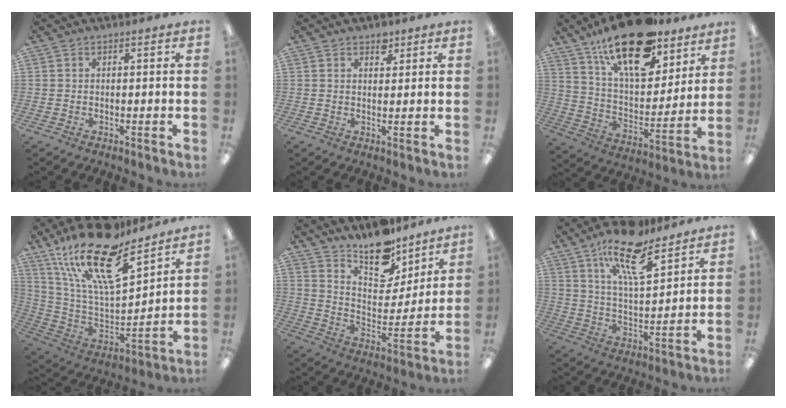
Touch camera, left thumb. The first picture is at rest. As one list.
[{"total": 2.7, "force": [2.0, 1.7, 0.9], "torque": [0.004, -0.008, 0.032]}, {"total": 22.8, "force": [15.8, 9.3, 13.5], "torque": [-0.224, -0.089, 0.273]}, {"total": 23.2, "force": [16.5, 7.8, 14.2], "torque": [-0.260, -0.106, 0.287]}, {"total": 14.2, "force": [12.1, 5.7, 4.6], "torque": [-0.076, -0.095, 0.221]}, {"total": 16.9, "force": [11.5, 6.0, 10.9], "torque": [-0.184, -0.054, 0.194]}]